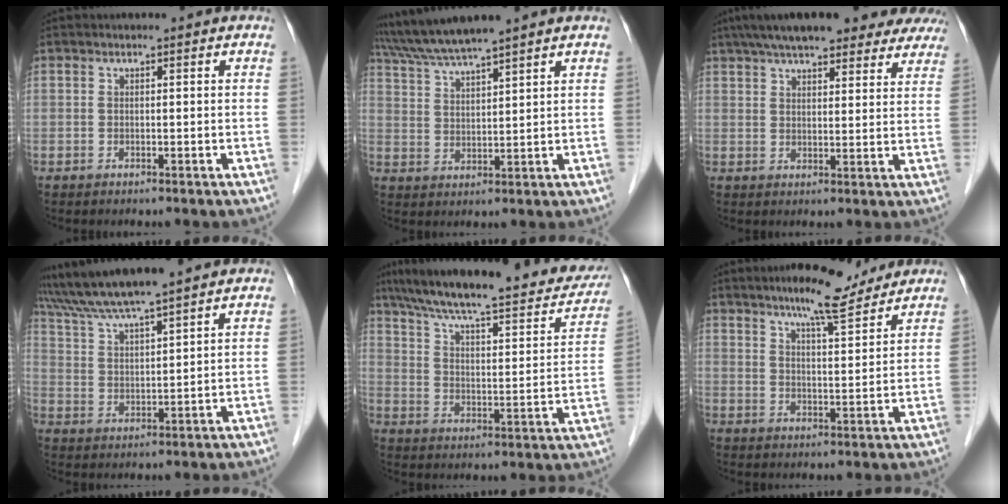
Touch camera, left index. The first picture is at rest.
{"total": 8.3, "force": [7.4, -1.1, 3.7], "torque": [-0.075, 0.021, 0.142]}
{"total": 22.6, "force": [19.0, 5.8, 10.6], "torque": [-0.165, 0.041, 0.240]}
{"total": 11.3, "force": [10.0, -0.9, 5.1], "torque": [-0.098, 0.026, 0.176]}
{"total": 28.1, "force": [23.6, 5.7, 14.2], "torque": [-0.228, -0.007, 0.317]}
{"total": 8.9, "force": [7.4, 1.2, 4.9], "torque": [-0.080, 0.007, 0.116]}